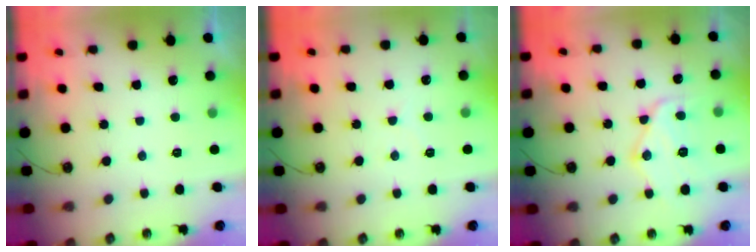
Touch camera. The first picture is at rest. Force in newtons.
{"total": 3.5, "press": 3.4, "slide": 0.6}
{"total": 14.6, "press": 14.6, "slide": 1.3}